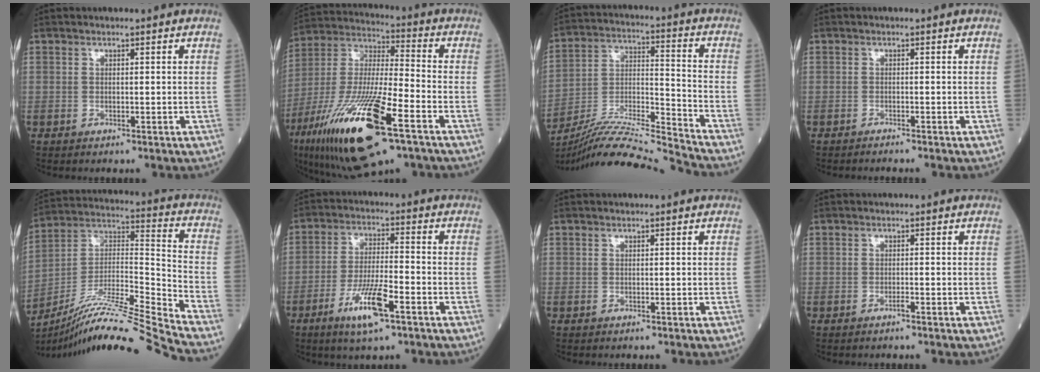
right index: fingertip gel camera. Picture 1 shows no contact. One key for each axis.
{"total": 24.2, "fx": -11.9, "fy": 4.5, "fz": 20.5, "tx": -0.419, "ty": -0.051, "tz": -0.209}
{"total": 17.3, "fx": -16.4, "fy": -2.3, "fz": 5.0, "tx": -0.090, "ty": 0.009, "tz": -0.289}
{"total": 1.6, "fx": -1.5, "fy": -0.3, "fz": 0.6, "tx": -0.006, "ty": 0.002, "tz": -0.017}
{"total": 22.6, "fx": -19.8, "fy": -2.7, "fz": 10.6, "tx": -0.198, "ty": -0.013, "tz": -0.343}
{"total": 9.3, "fx": -4.8, "fy": 1.4, "fz": 7.8, "tx": -0.152, "ty": -0.011, "tz": -0.085}
{"total": 0.0}
{"total": 0.7, "fx": -0.5, "fy": 0.0, "fz": 0.5, "tx": -0.013, "ty": 0.000, "tz": -0.009}